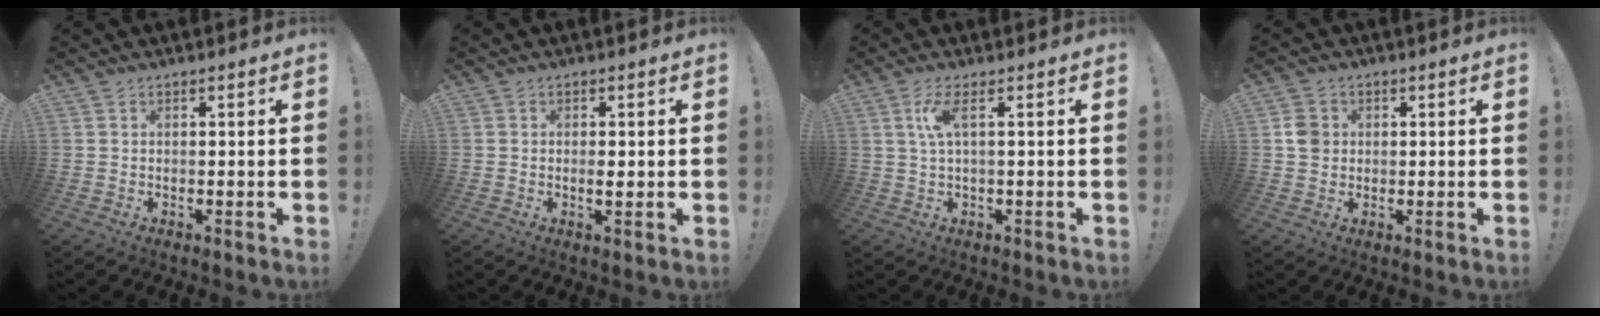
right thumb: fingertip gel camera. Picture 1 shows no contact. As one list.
[{"total": 2.0, "force": [-0.1, 0.5, 2.0], "torque": [-0.019, -0.006, -0.005]}, {"total": 5.3, "force": [1.4, 0.7, 5.1], "torque": [-0.092, -0.003, 0.021]}, {"total": 4.6, "force": [0.4, 4.2, 1.9], "torque": [-0.015, 0.004, 0.008]}]